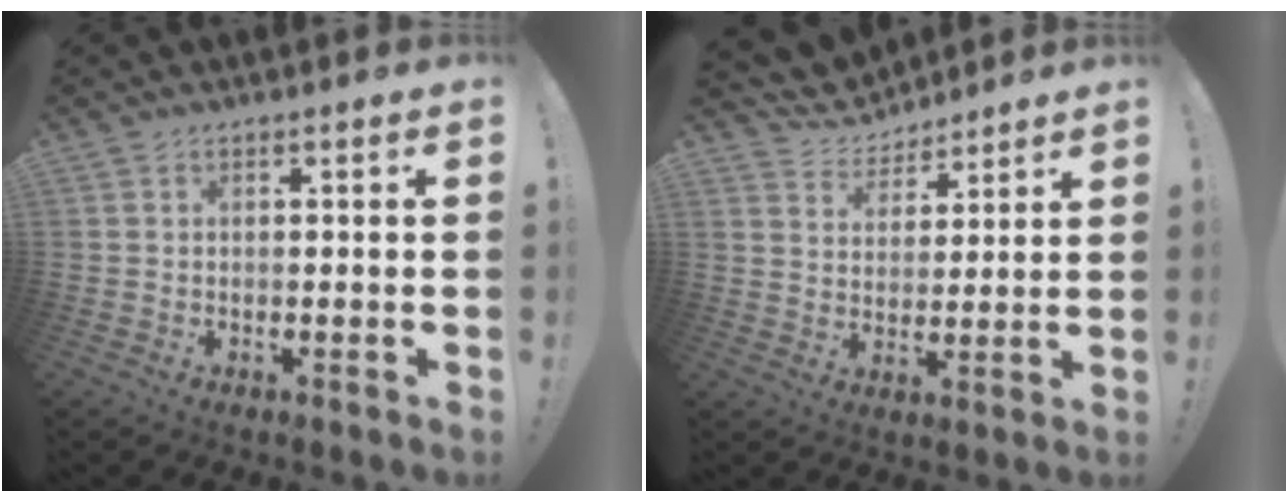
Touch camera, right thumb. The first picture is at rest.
{"total": 7.7, "force": [6.5, 4.2, 0.6], "torque": [-0.024, -0.051, 0.126]}